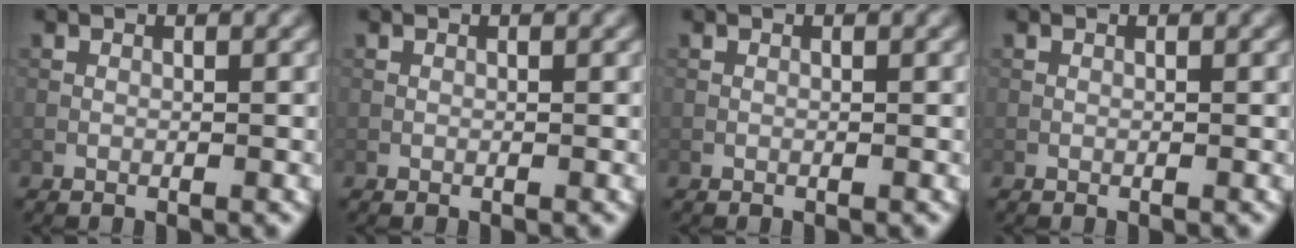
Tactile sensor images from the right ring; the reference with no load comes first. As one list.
[{"total": 0.0}, {"total": 0.0}, {"total": 0.0}]